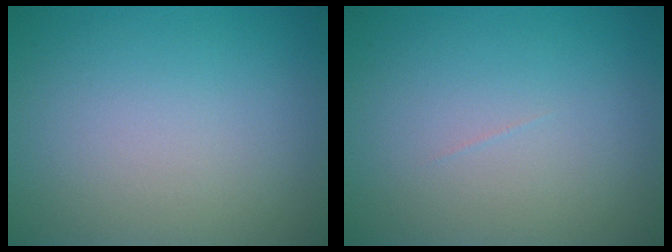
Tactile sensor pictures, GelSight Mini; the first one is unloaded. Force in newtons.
{"total": 0.0}